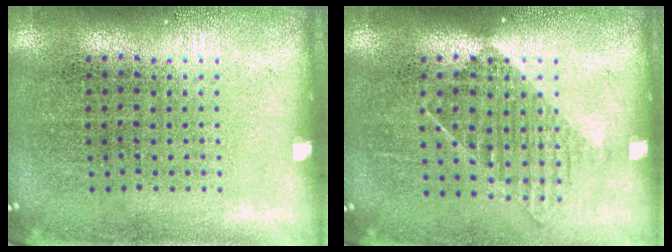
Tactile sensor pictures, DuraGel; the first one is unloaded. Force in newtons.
{"total": 1.2, "press": 1.0, "slide": 0.7}